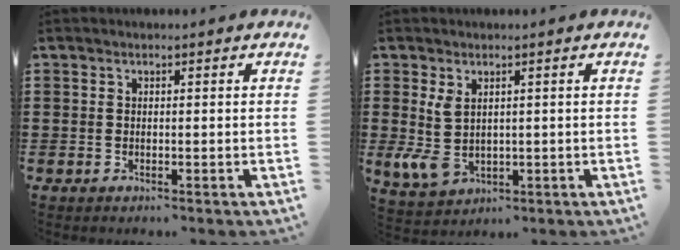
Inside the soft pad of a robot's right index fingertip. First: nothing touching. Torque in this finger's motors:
{"motor_torque": [0.90, 0.29, 0.49, 0.14]}